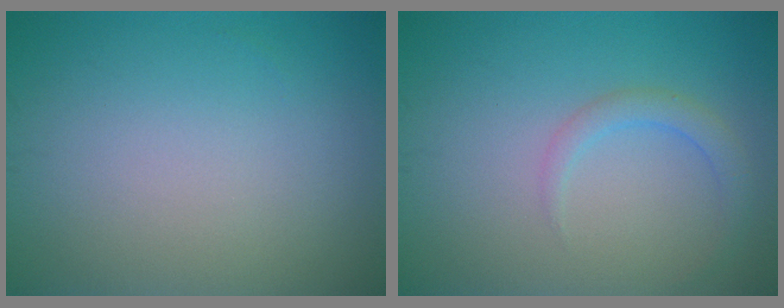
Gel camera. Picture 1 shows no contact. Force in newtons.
{"total": 1.8, "press": 1.8, "slide": 0.0}